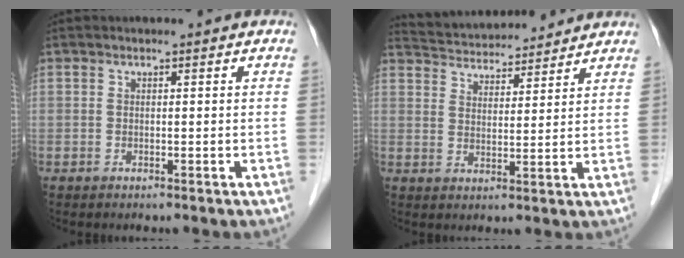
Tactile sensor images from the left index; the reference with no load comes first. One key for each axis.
{"total": 12.1, "fx": 11.5, "fy": 2.2, "fz": 2.8, "tx": -0.050, "ty": 0.027, "tz": 0.179}